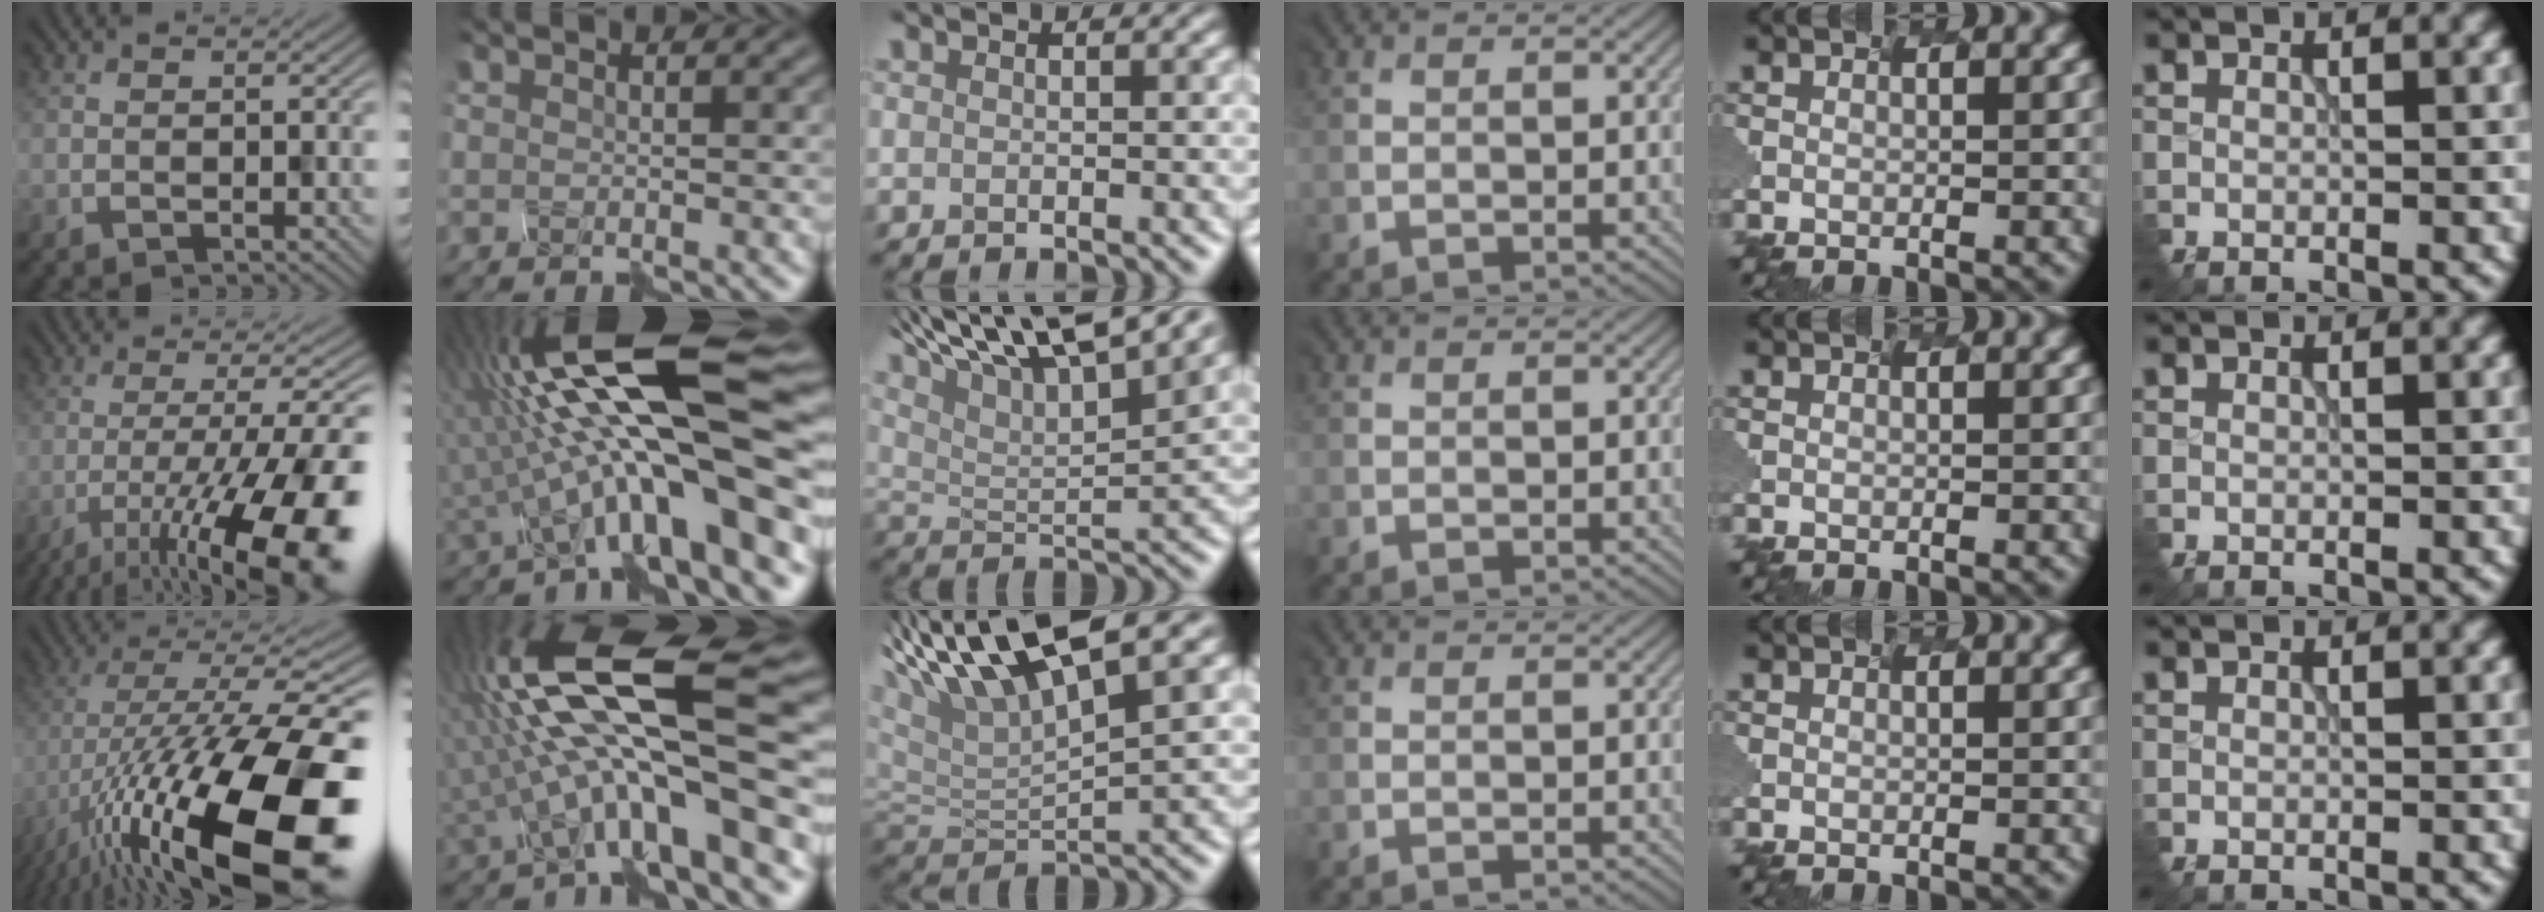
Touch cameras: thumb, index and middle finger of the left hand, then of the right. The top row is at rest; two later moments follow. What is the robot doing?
{"motion": "shake", "object": "plastic piggy bank"}